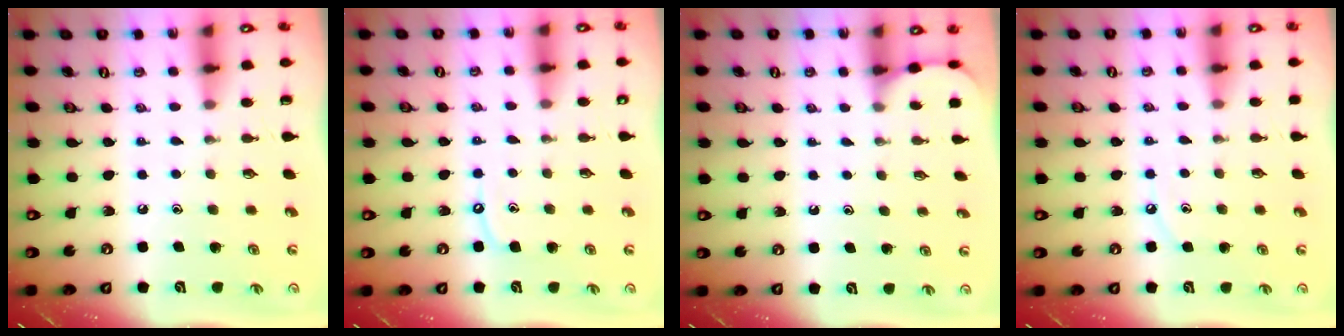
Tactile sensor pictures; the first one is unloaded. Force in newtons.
{"total": 4.3, "press": 4.3, "slide": 0.5}
{"total": 1.4, "press": 1.4, "slide": 0.0}
{"total": 4.6, "press": 4.5, "slide": 0.6}